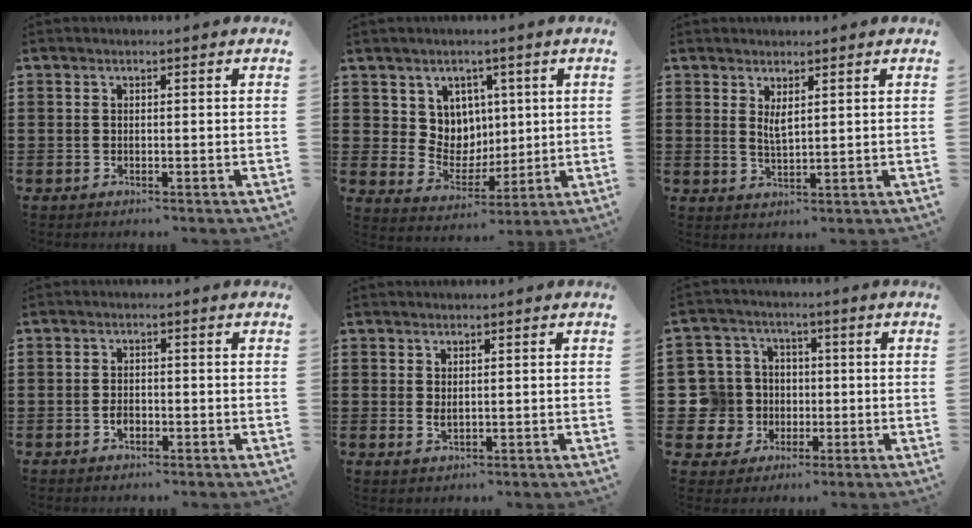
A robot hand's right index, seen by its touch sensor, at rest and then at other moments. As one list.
[{"total": 6.9, "force": [3.2, 6.1, 0.9], "torque": [-0.048, -0.010, 0.063]}, {"total": 2.4, "force": [1.4, 0.7, 1.8], "torque": [-0.038, 0.002, 0.025]}, {"total": 1.8, "force": [-0.8, 1.1, 1.2], "torque": [-0.025, -0.001, -0.013]}, {"total": 1.4, "force": [0.4, 0.7, 1.1], "torque": [-0.023, 0.002, 0.007]}, {"total": 8.4, "force": [-0.2, 8.3, 1.5], "torque": [-0.092, 0.010, -0.001]}]